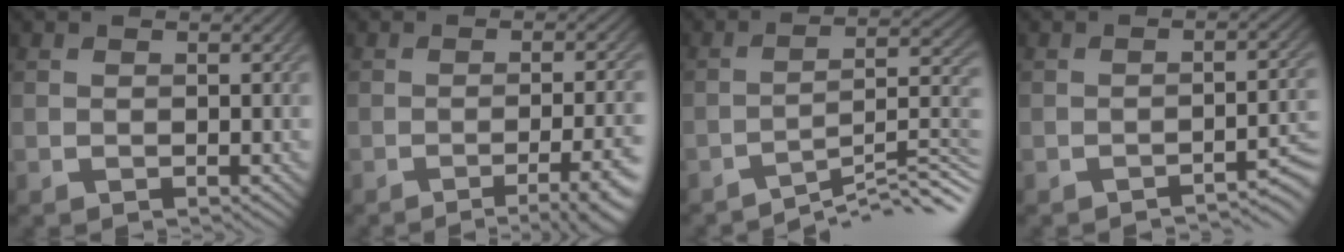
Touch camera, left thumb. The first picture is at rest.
{"total": 7.3, "force": [-3.7, 1.6, 6.1], "torque": [-0.083, 0.001, -0.047]}
{"total": 9.6, "force": [-7.2, 1.5, 6.1], "torque": [-0.082, 0.012, -0.113]}
{"total": 3.7, "force": [-2.7, 0.5, 2.4], "torque": [-0.030, 0.011, -0.042]}